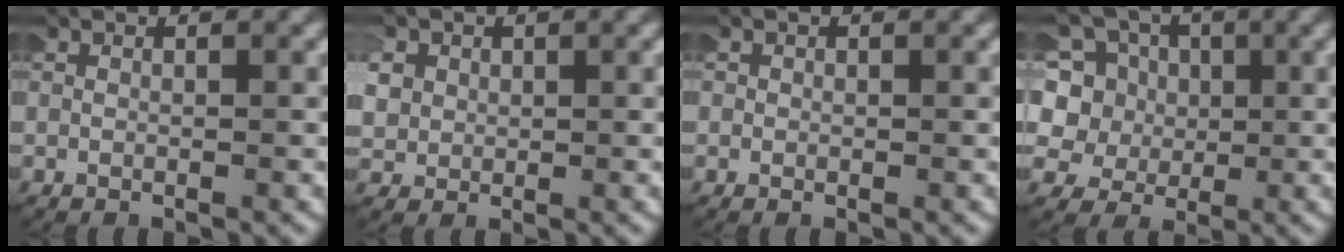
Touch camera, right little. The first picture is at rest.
{"total": 3.2, "force": [0.7, 2.8, 1.4], "torque": [-0.050, -0.002, 0.014]}
{"total": 0.7, "force": [0.0, 0.7, -0.2], "torque": [0.001, 0.001, -0.004]}
{"total": 9.5, "force": [0.2, 8.7, 3.9], "torque": [-0.126, -0.028, 0.004]}